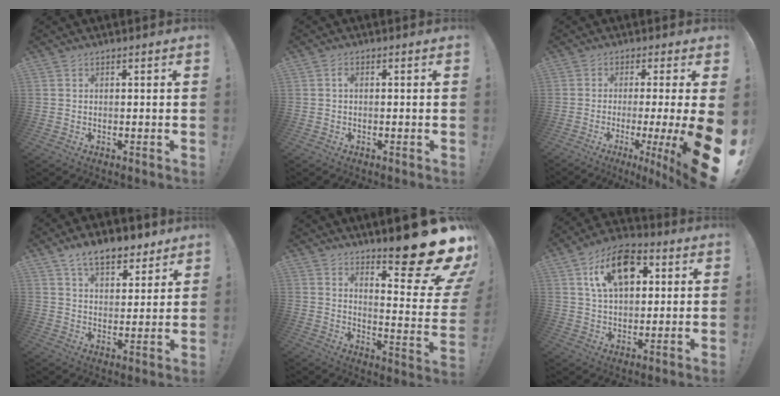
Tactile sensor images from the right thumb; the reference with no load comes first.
{"total": 1.0, "force": [0.0, 0.6, 0.9], "torque": [-0.022, 0.006, 0.000]}
{"total": 12.9, "force": [-2.9, -0.3, 12.5], "torque": [-0.174, -0.008, -0.036]}
{"total": 10.7, "force": [7.6, 5.2, 5.5], "torque": [-0.087, -0.037, 0.141]}
{"total": 18.1, "force": [13.5, 2.5, 11.8], "torque": [-0.136, -0.130, 0.206]}
{"total": 15.4, "force": [6.6, 9.9, 9.8], "torque": [-0.138, -0.018, 0.118]}